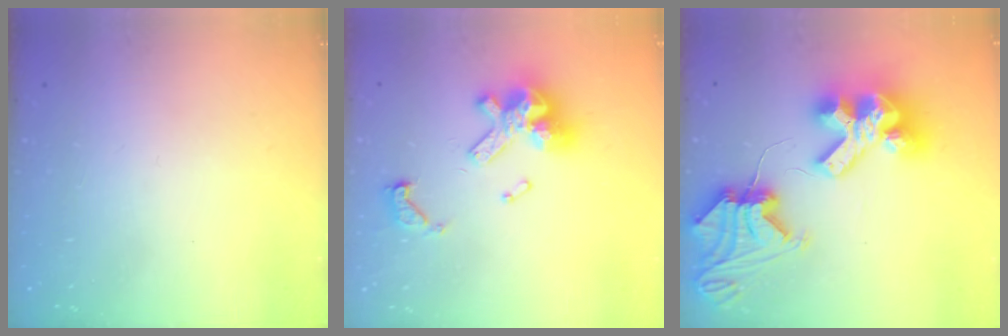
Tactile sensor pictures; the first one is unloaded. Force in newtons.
{"total": 14.3, "press": 14.2, "slide": 1.7}
{"total": 18.4, "press": 18.3, "slide": 2.4}